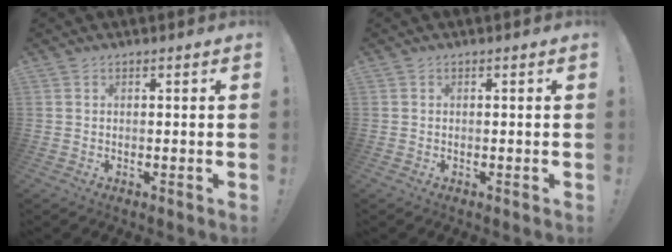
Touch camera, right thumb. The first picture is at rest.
{"total": 0.0}